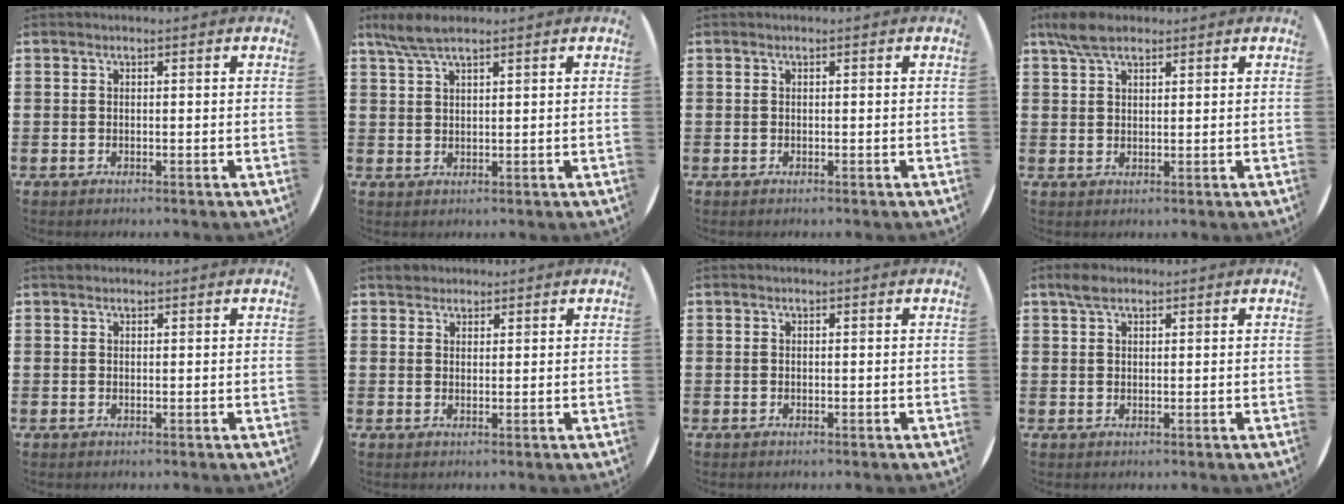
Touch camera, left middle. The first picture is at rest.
{"total": 4.2, "force": [3.2, 0.9, 2.6], "torque": [-0.058, 0.003, 0.058]}
{"total": 0.0}
{"total": 4.7, "force": [3.5, 1.8, 2.6], "torque": [-0.050, 0.003, 0.063]}
{"total": 0.5, "force": [0.4, 0.2, 0.0], "torque": [0.006, -0.001, 0.007]}
{"total": 2.1, "force": [1.9, 0.9, 0.1], "torque": [0.002, 0.002, 0.037]}
{"total": 0.0}
{"total": 2.2, "force": [1.7, 1.0, 1.1], "torque": [-0.016, 0.003, 0.029]}